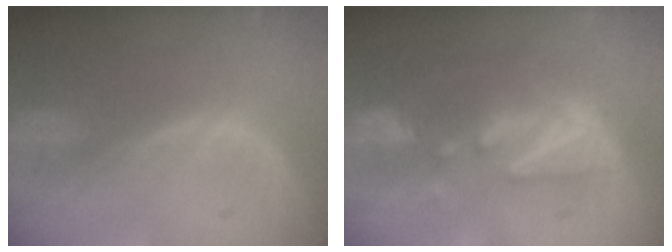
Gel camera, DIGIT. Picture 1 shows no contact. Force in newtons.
{"total": 8.6, "press": 8.0, "slide": 3.1}